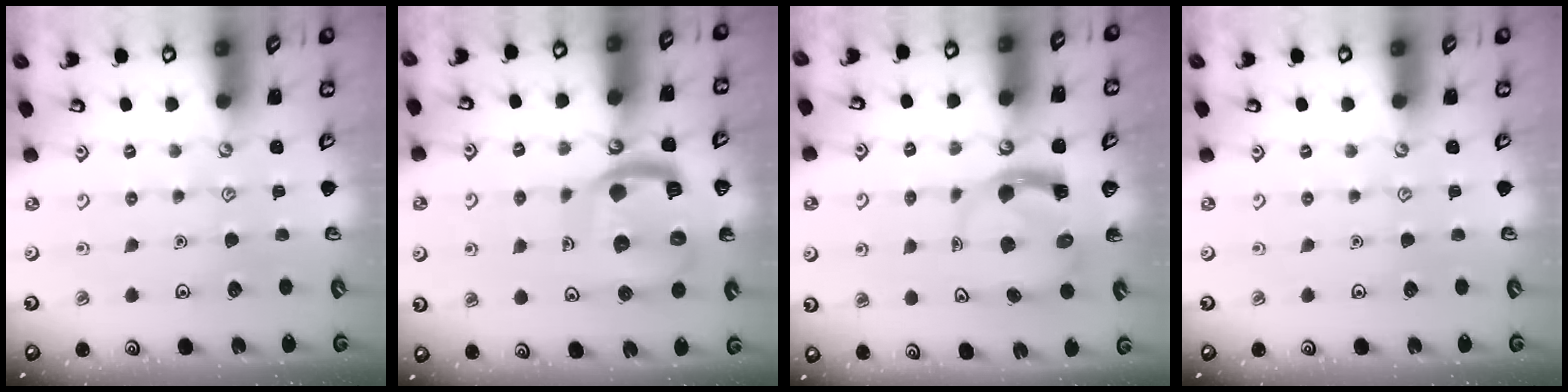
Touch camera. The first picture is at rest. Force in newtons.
{"total": 15.8, "press": 15.7, "slide": 1.9}
{"total": 5.6, "press": 5.6, "slide": 0.8}
{"total": 0.0}